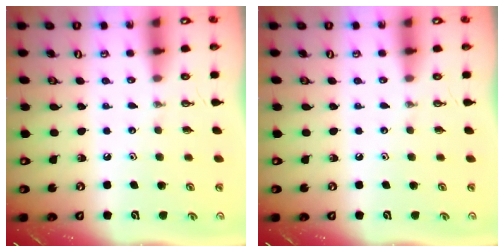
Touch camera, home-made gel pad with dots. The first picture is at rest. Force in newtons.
{"total": 0.0}